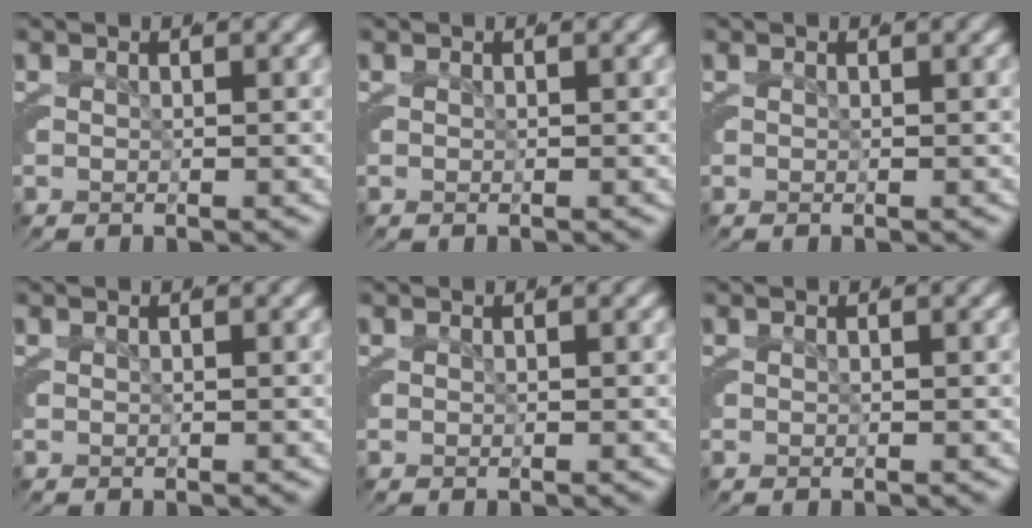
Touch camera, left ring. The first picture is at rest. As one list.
[{"total": 0.0}, {"total": 0.0}, {"total": 0.0}, {"total": 0.0}, {"total": 0.0}]